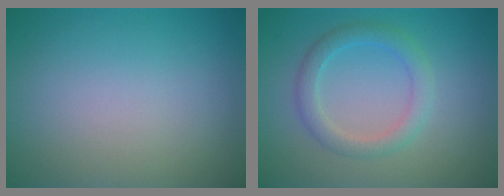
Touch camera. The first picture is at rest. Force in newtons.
{"total": 2.6, "press": 2.6, "slide": 0.1}